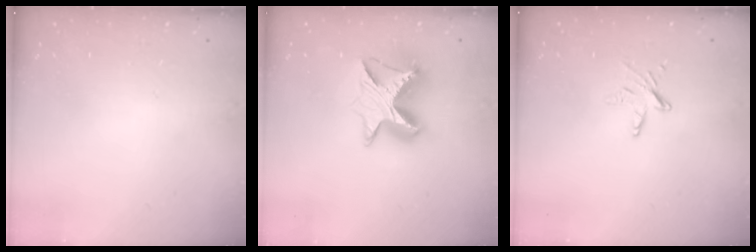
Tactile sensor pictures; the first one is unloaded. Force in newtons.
{"total": 10.9, "press": 10.9, "slide": 0.7}
{"total": 5.1, "press": 5.1, "slide": 0.5}